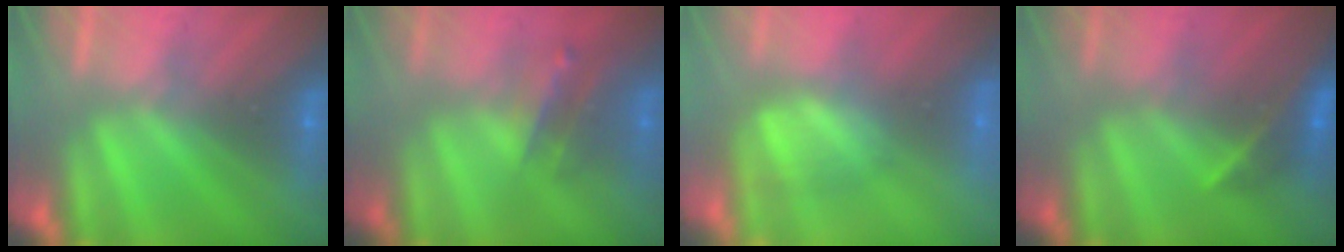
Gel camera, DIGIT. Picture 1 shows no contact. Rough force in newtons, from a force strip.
{"total": 2.5}
{"total": 6.5}
{"total": 2.4}